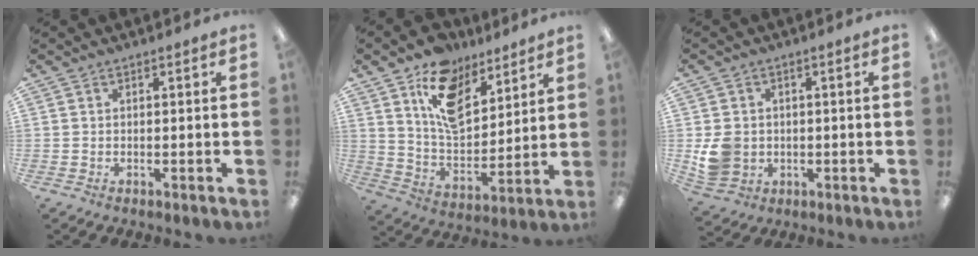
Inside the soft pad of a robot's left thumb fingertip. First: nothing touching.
{"total": 14.4, "force": [9.4, 8.1, 7.3], "torque": [-0.122, -0.046, 0.176]}
{"total": 6.8, "force": [0.0, 6.2, 2.7], "torque": [-0.052, 0.013, 0.005]}